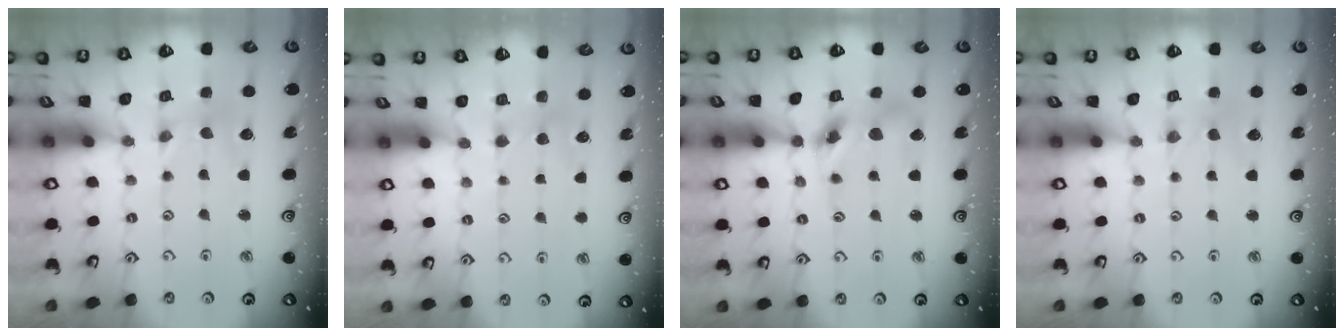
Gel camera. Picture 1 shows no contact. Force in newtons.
{"total": 3.1, "press": 3.0, "slide": 0.6}
{"total": 12.1, "press": 12.1, "slide": 1.4}
{"total": 0.0}